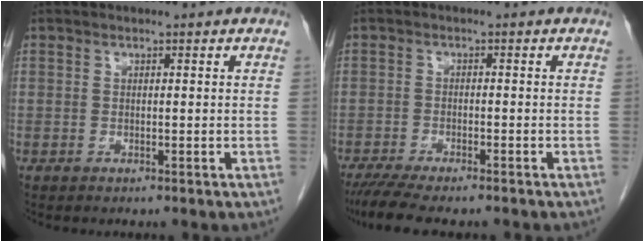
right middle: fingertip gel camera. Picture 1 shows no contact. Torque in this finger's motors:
{"motor_torque": [0.78, -0.76, 0.08, 0.04]}